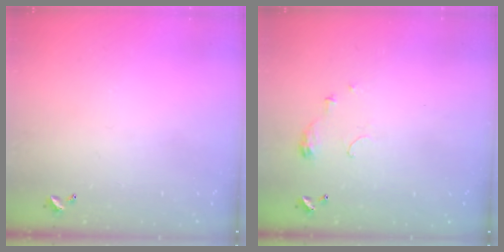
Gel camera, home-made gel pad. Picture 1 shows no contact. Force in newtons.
{"total": 5.8, "press": 5.8, "slide": 0.6}